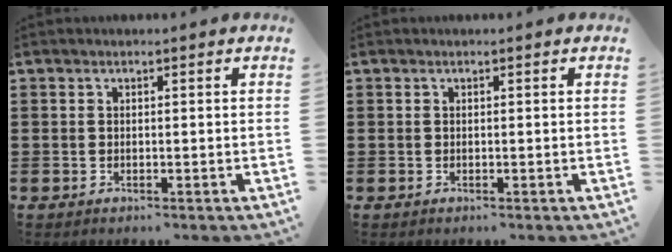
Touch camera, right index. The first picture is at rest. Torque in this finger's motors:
{"motor_torque": [0.71, 1.43, 0.00, 0.00]}